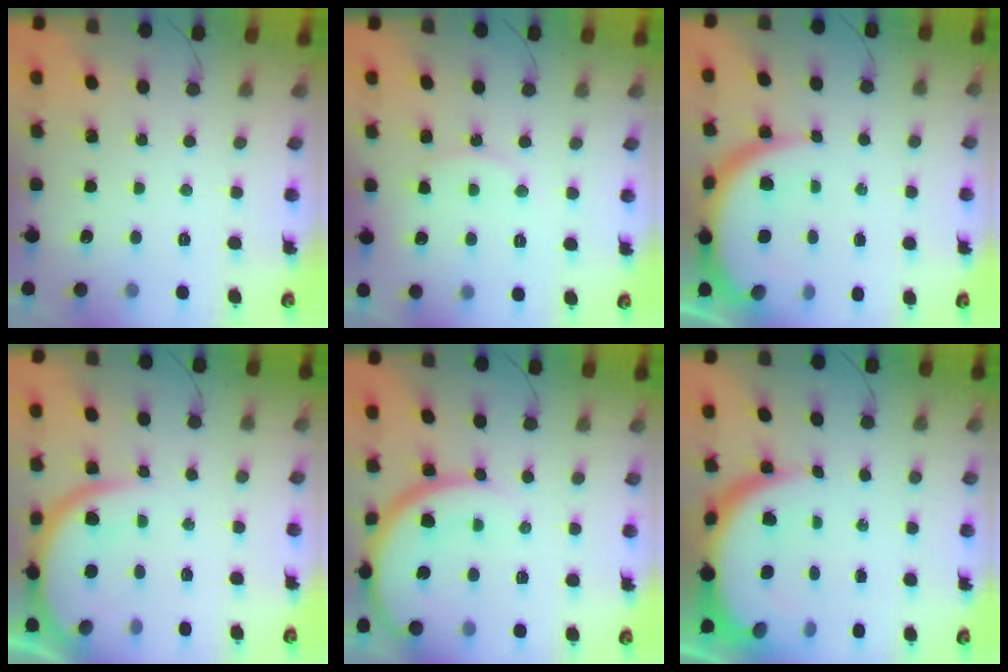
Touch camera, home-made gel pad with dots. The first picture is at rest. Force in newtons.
{"total": 7.7, "press": 7.7, "slide": 0.5}
{"total": 9.7, "press": 9.7, "slide": 0.7}
{"total": 11.0, "press": 10.9, "slide": 1.2}
{"total": 13.8, "press": 13.8, "slide": 1.2}
{"total": 14.9, "press": 14.8, "slide": 1.6}